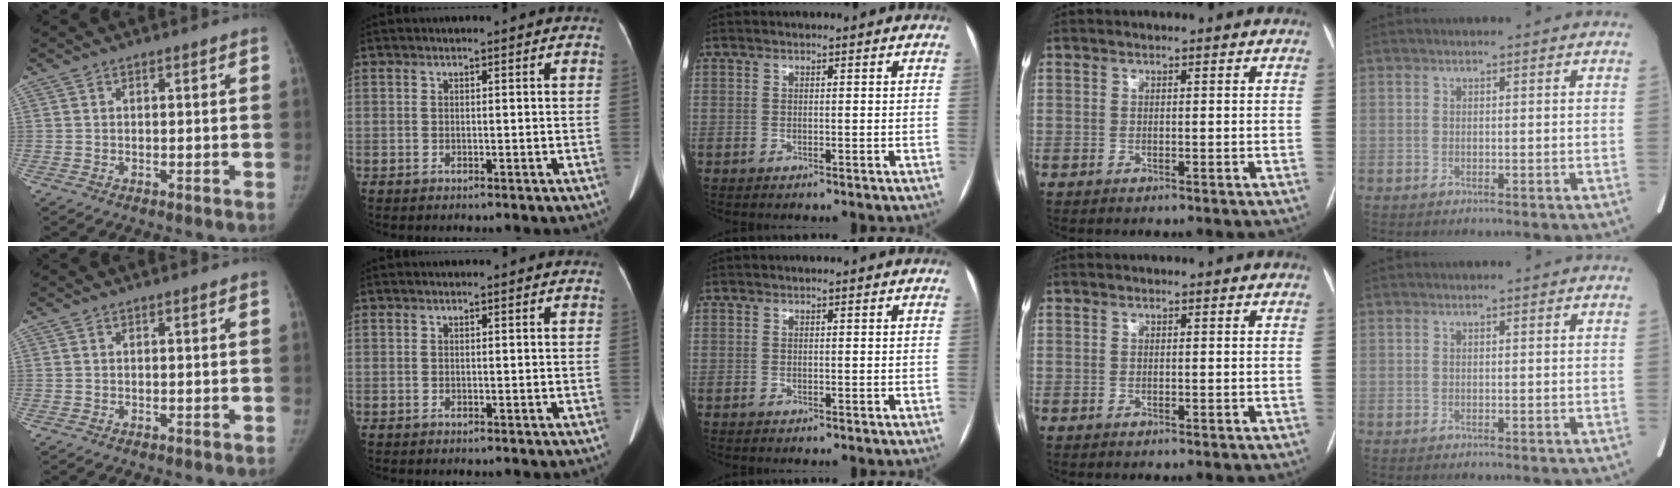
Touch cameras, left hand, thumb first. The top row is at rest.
{}